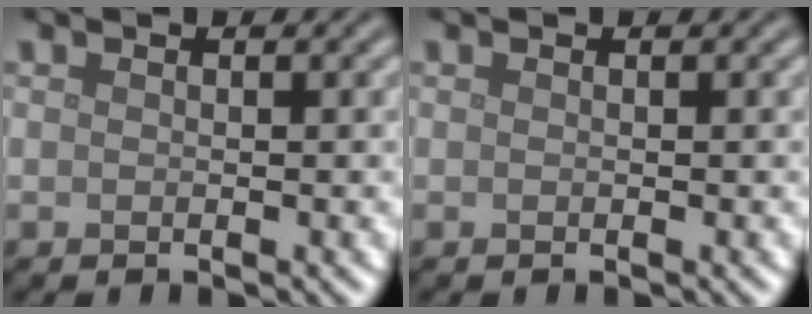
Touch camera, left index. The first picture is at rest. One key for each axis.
{"total": 0.0}